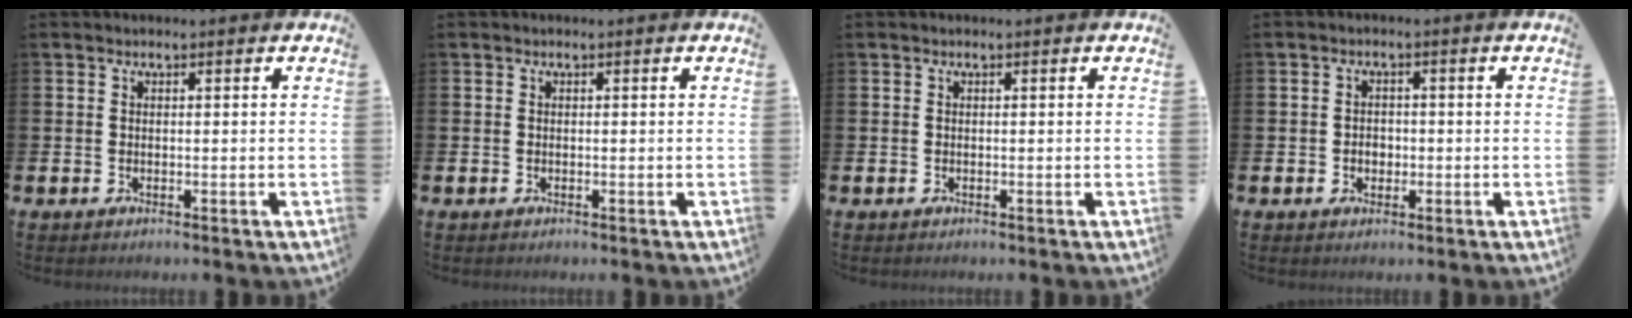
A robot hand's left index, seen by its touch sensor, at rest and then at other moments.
{"total": 0.0}
{"total": 0.0}
{"total": 1.9, "force": [-0.4, 1.5, 1.0], "torque": [-0.010, 0.004, -0.013]}